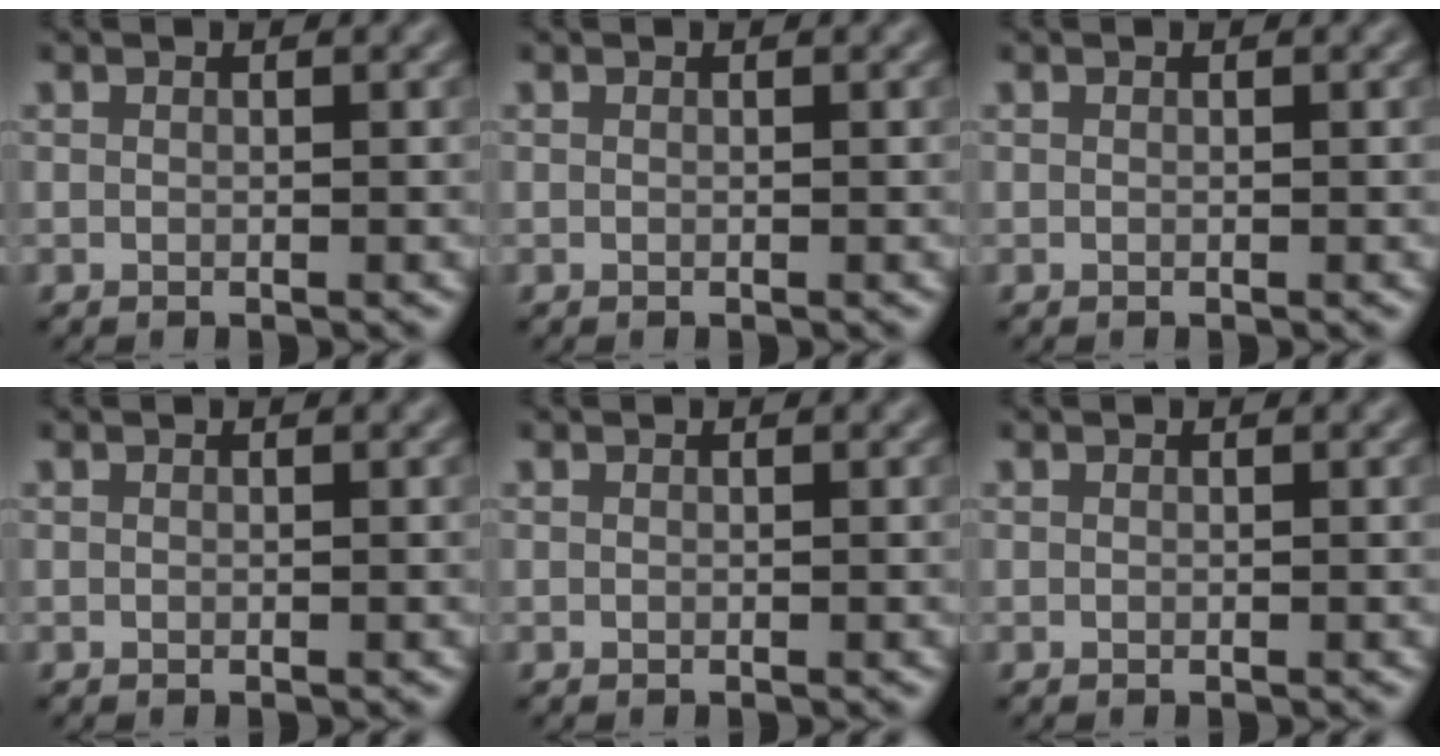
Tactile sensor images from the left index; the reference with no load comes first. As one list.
[{"total": 0.0}, {"total": 0.0}, {"total": 0.0}, {"total": 0.0}, {"total": 0.0}]